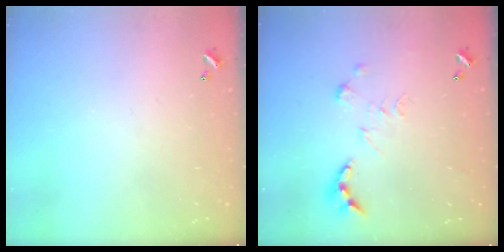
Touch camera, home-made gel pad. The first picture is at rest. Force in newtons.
{"total": 0.0}